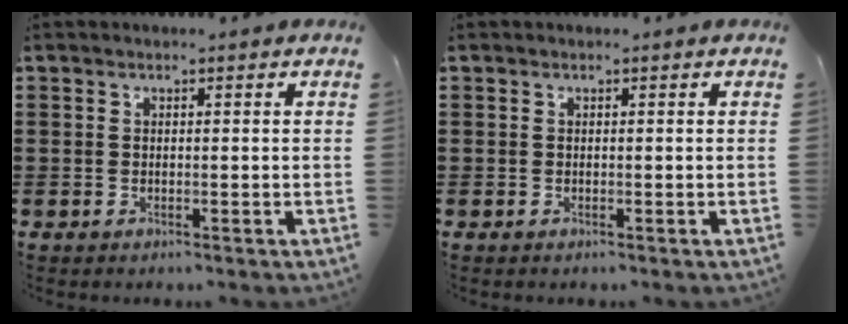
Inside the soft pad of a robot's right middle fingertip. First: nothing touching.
{"total": 0.0}